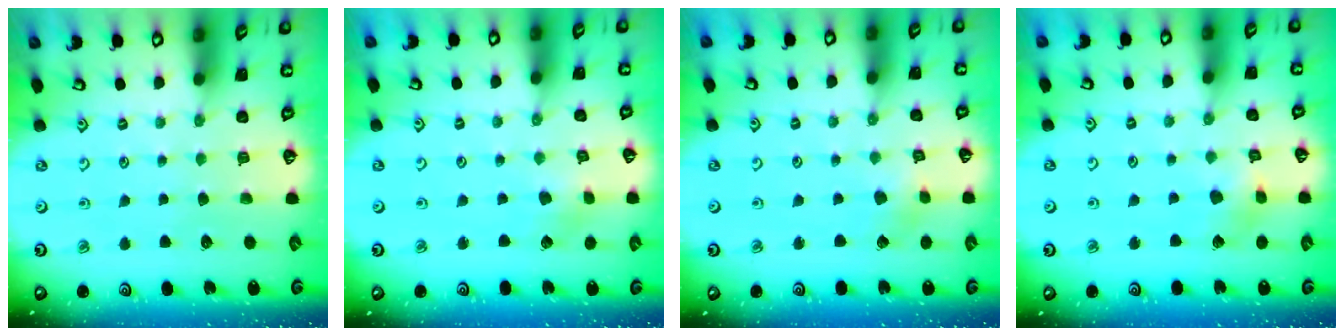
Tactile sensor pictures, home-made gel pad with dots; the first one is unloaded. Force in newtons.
{"total": 2.8, "press": 2.8, "slide": 0.4}
{"total": 3.0, "press": 3.0, "slide": 0.2}
{"total": 5.1, "press": 5.0, "slide": 0.5}